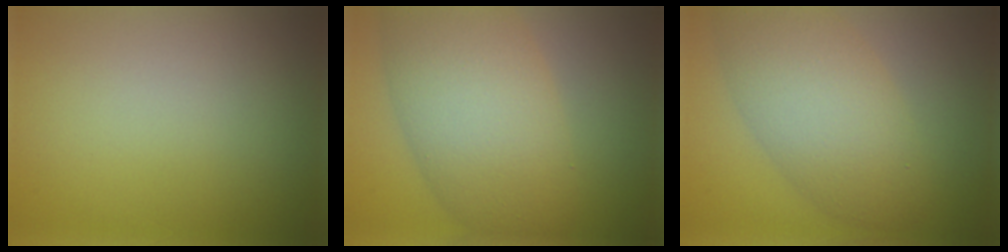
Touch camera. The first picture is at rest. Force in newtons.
{"total": 10.2, "press": 10.2, "slide": 0.1}
{"total": 7.3, "press": 7.3, "slide": 0.1}